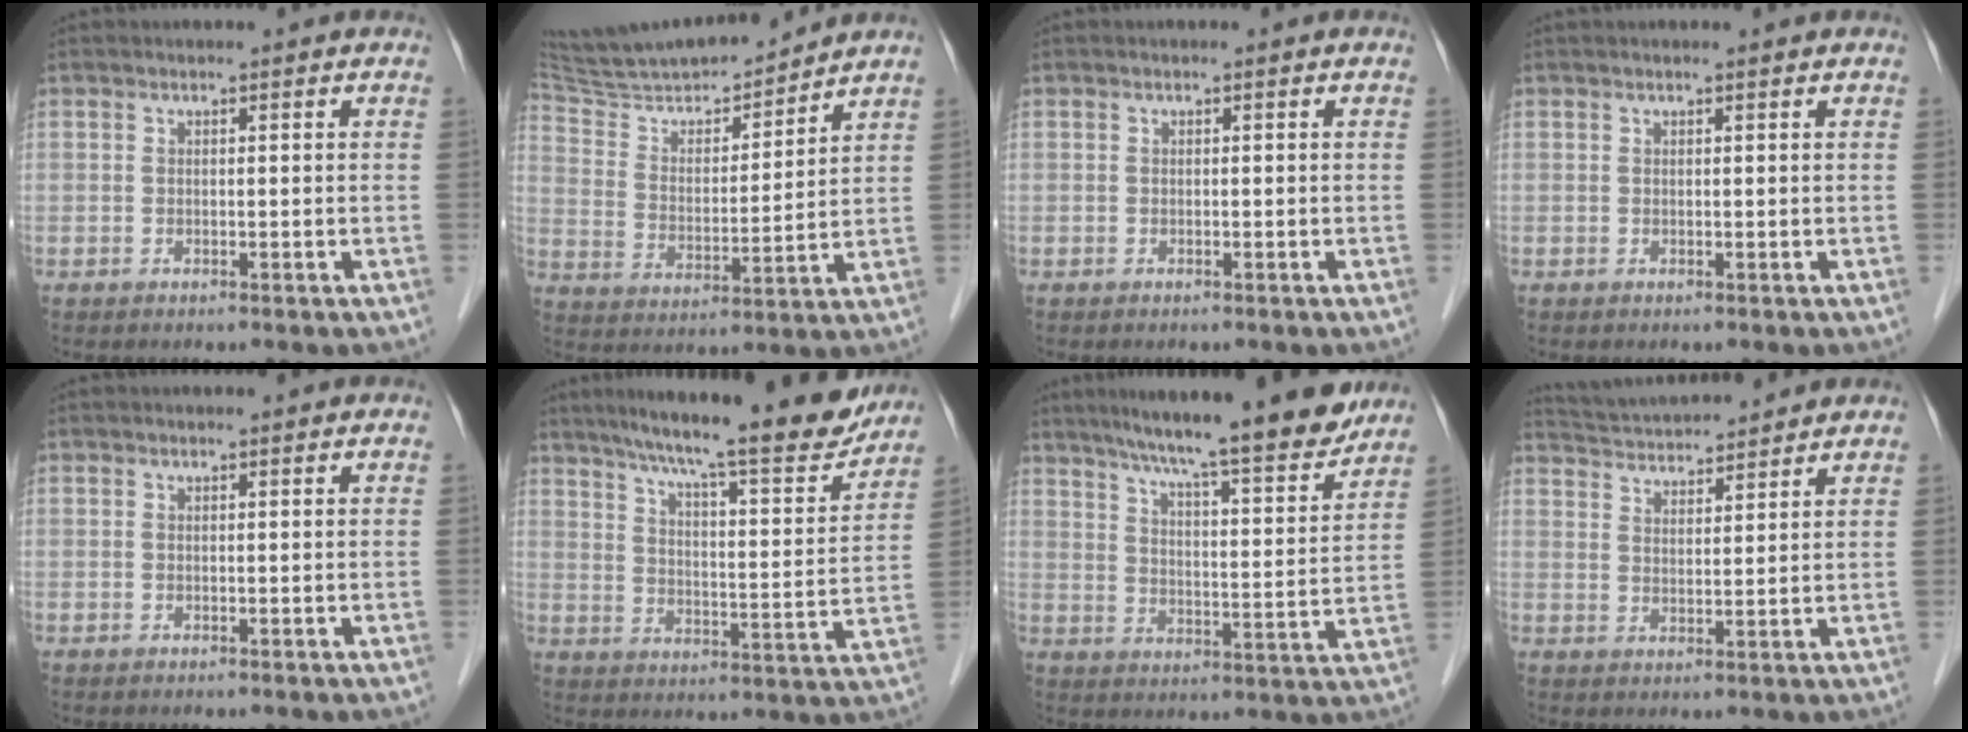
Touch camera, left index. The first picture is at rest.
{"total": 17.9, "force": [16.5, 2.1, 6.5], "torque": [-0.117, 0.009, 0.288]}
{"total": 0.0}
{"total": 1.4, "force": [1.2, 0.0, 0.7], "torque": [-0.005, 0.016, 0.018]}
{"total": 0.0}
{"total": 20.3, "force": [17.4, 2.2, 10.2], "torque": [-0.159, -0.019, 0.240]}
{"total": 17.6, "force": [15.2, 1.3, 8.8], "torque": [-0.131, -0.005, 0.217]}
{"total": 10.2, "force": [9.8, 0.8, 2.8], "torque": [-0.060, 0.024, 0.160]}